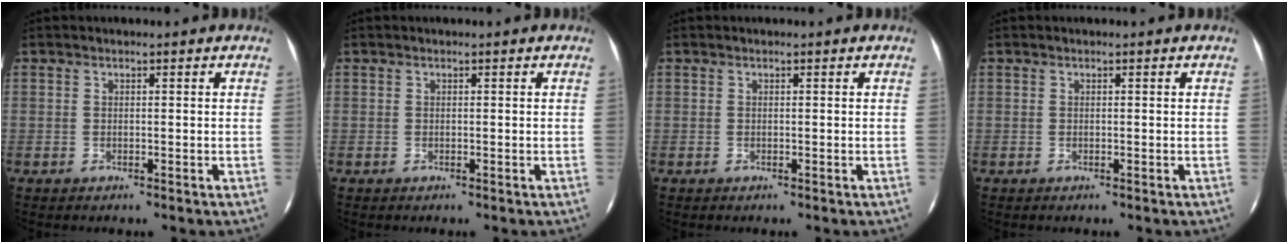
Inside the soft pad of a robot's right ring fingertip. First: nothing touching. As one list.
[{"total": 0.0}, {"total": 0.0}, {"total": 0.0}]